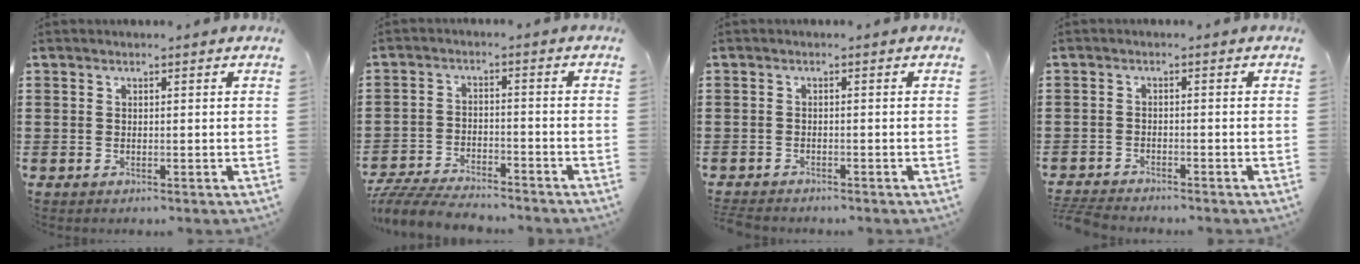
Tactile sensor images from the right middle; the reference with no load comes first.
{"total": 5.8, "force": [-5.6, 0.7, 1.4], "torque": [-0.036, 0.000, -0.112]}
{"total": 1.1, "force": [-1.1, 0.1, 0.1], "torque": [-0.006, -0.001, -0.022]}
{"total": 2.8, "force": [-2.8, 0.1, 0.4], "torque": [-0.022, -0.005, -0.063]}